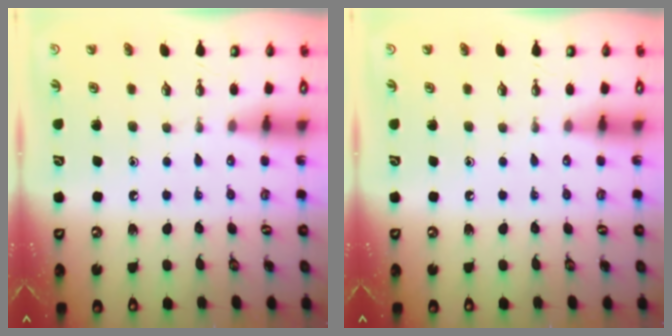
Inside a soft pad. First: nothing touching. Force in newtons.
{"total": 0.0}